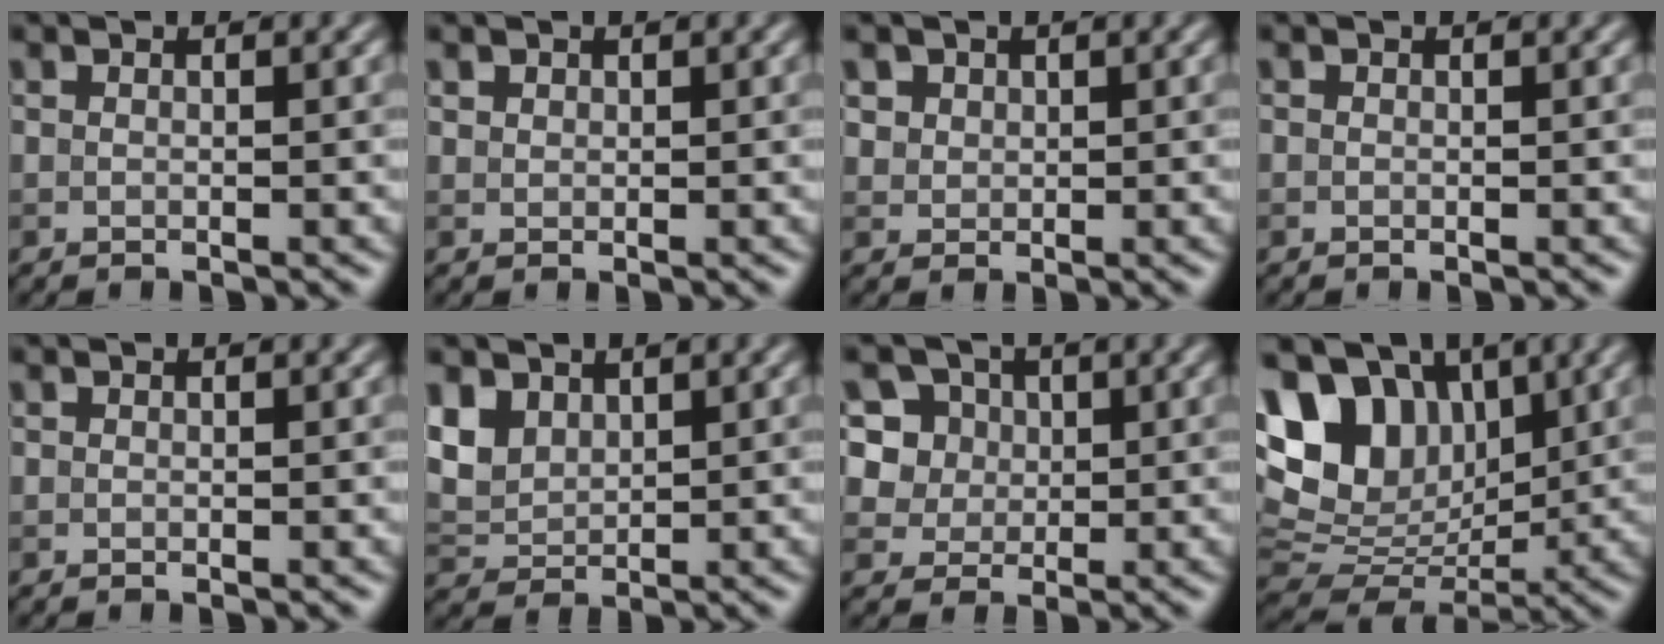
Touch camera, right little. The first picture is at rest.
{"total": 0.8, "force": [0.5, 0.5, 0.1], "torque": [0.001, -0.001, 0.012]}
{"total": 2.5, "force": [1.4, 1.9, 0.9], "torque": [-0.032, 0.001, 0.040]}
{"total": 0.0}
{"total": 0.0}
{"total": 4.0, "force": [2.2, 2.7, 2.0], "torque": [-0.058, 0.003, 0.044]}
{"total": 8.3, "force": [3.5, 6.8, 3.2], "torque": [-0.070, 0.018, 0.048]}
{"total": 11.8, "force": [5.2, 7.9, 7.1], "torque": [-0.144, 0.030, 0.093]}